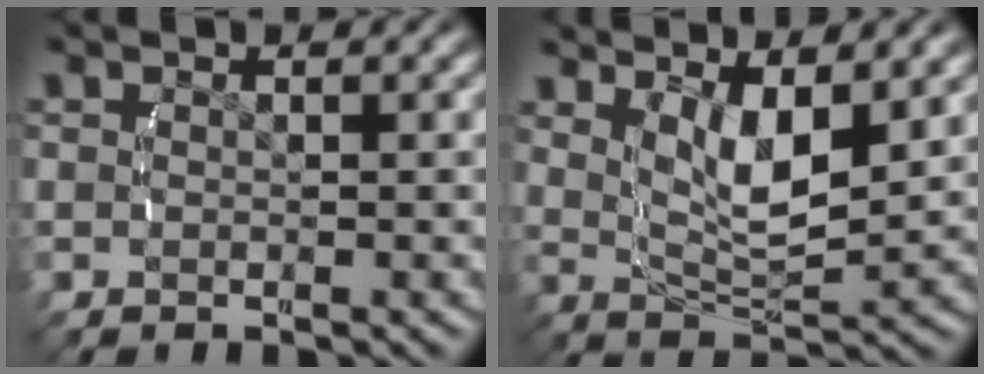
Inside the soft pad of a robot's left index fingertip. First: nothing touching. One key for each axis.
{"total": 5.3, "fx": 2.1, "fy": 1.5, "fz": 4.6, "tx": -0.078, "ty": -0.016, "tz": 0.044}